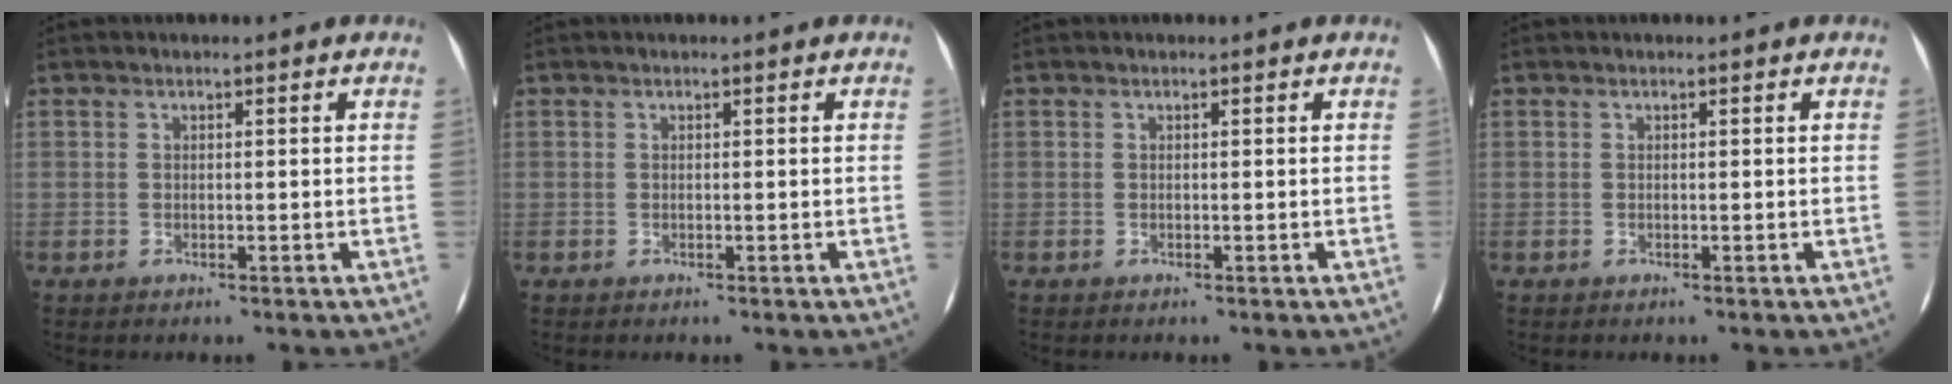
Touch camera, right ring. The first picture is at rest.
{"total": 0.0}
{"total": 0.0}
{"total": 0.0}